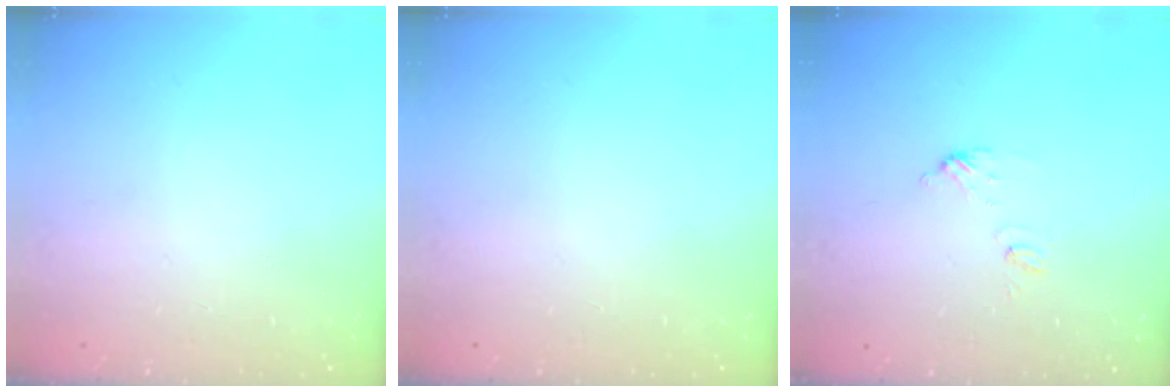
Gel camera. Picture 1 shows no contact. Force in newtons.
{"total": 0.0}
{"total": 5.7, "press": 5.7, "slide": 0.5}